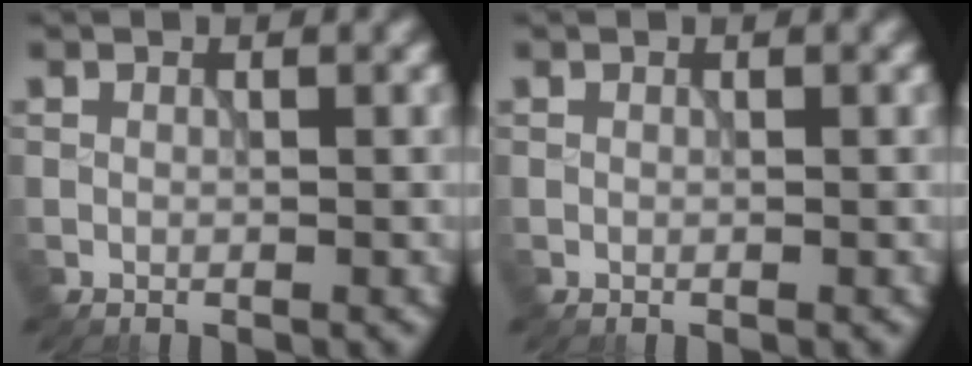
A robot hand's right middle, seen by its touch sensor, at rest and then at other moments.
{"total": 0.0}